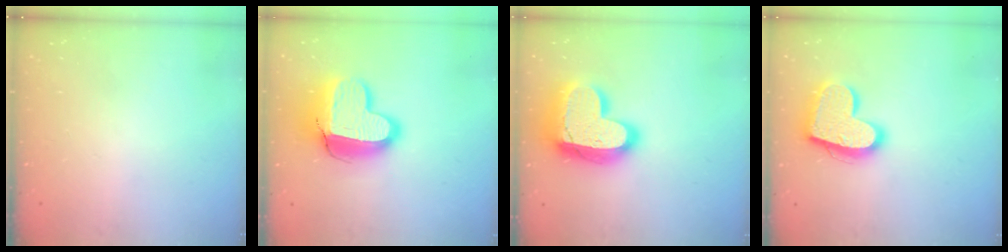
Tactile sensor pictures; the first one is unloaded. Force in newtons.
{"total": 16.9, "press": 16.8, "slide": 1.4}
{"total": 23.3, "press": 23.2, "slide": 1.9}
{"total": 18.3, "press": 18.2, "slide": 1.4}